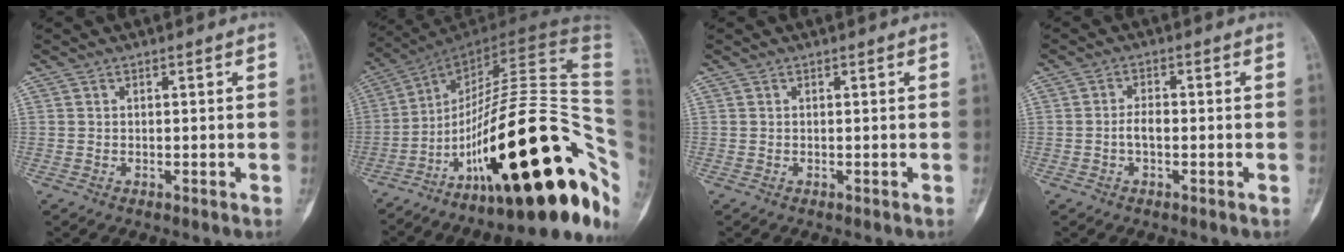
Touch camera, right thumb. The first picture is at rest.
{"total": 32.8, "force": [-11.0, 10.2, 29.2], "torque": [-0.365, 0.087, -0.164]}
{"total": 0.0}
{"total": 2.7, "force": [-0.6, 1.4, 2.2], "torque": [-0.038, 0.010, -0.014]}